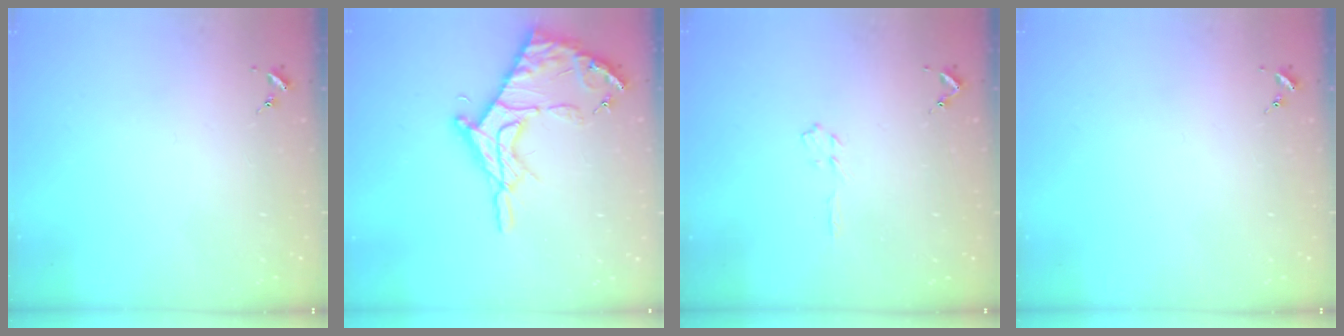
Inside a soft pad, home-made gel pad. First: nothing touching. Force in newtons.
{"total": 16.8, "press": 16.8, "slide": 1.3}
{"total": 3.2, "press": 3.1, "slide": 0.4}
{"total": 0.0}